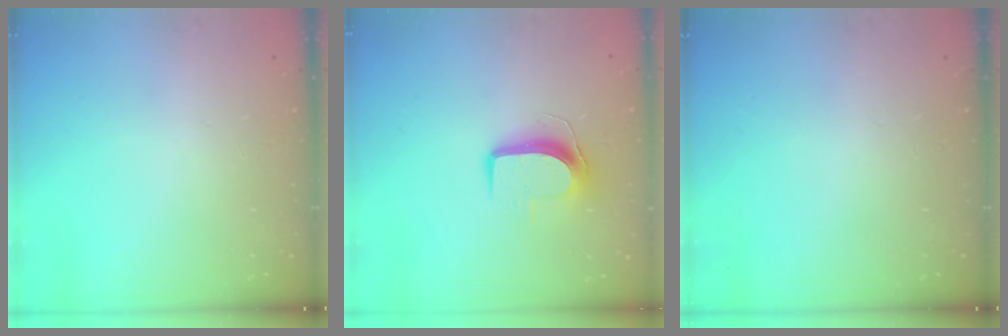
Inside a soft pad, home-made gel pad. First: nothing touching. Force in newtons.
{"total": 9.2, "press": 9.1, "slide": 0.9}
{"total": 0.0}